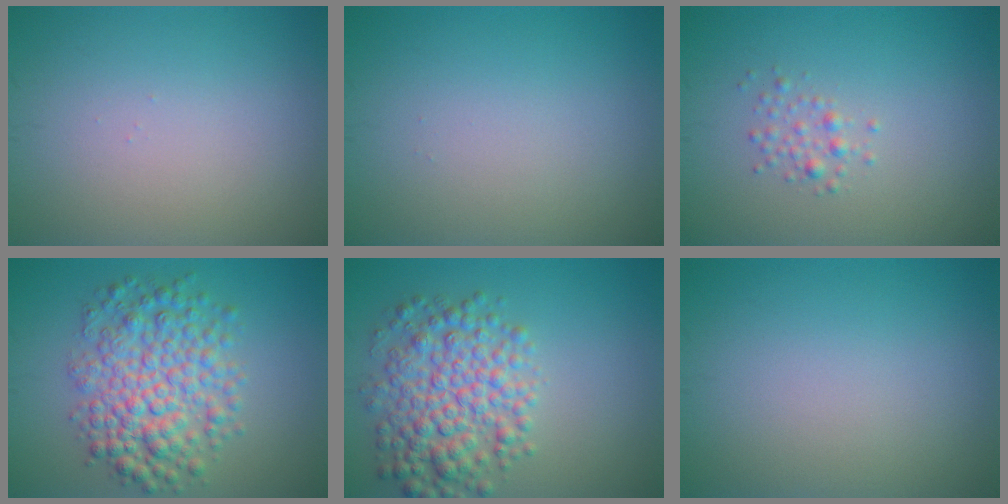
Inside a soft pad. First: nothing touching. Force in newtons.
{"total": 0.0}
{"total": 1.3, "press": 1.3, "slide": 0.1}
{"total": 6.8, "press": 6.8, "slide": 0.1}
{"total": 6.3, "press": 6.3, "slide": 0.1}
{"total": 0.0}